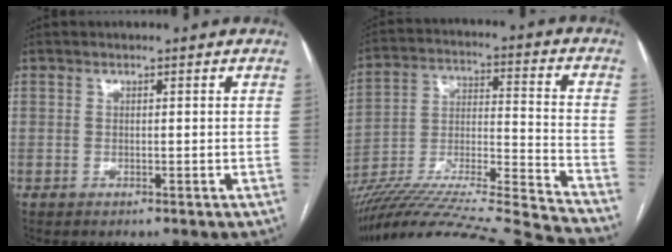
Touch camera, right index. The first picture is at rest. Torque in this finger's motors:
{"motor_torque": [0.00, -2.14, 0.32, 0.21]}